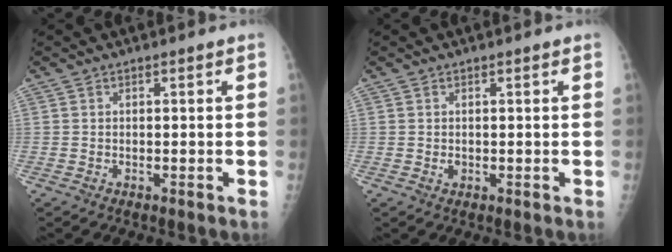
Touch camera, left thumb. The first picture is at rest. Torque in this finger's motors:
{"motor_torque": [0.57, 0.32, 0.06, -0.03, -0.01]}